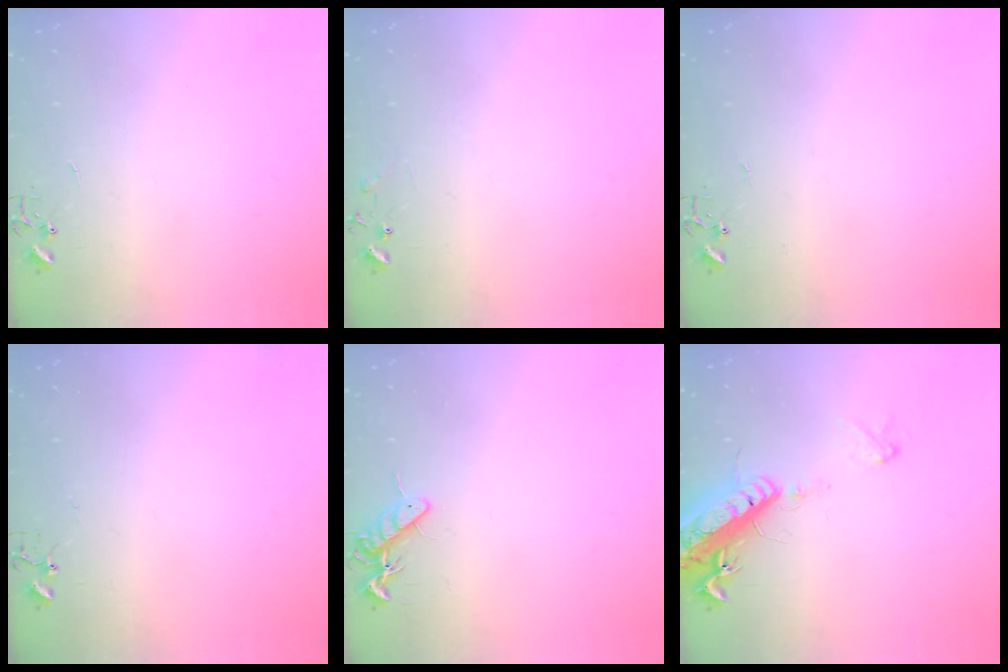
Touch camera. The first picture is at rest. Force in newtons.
{"total": 6.4, "press": 6.4, "slide": 0.4}
{"total": 0.0}
{"total": 3.9, "press": 3.9, "slide": 0.3}
{"total": 8.1, "press": 8.1, "slide": 0.8}
{"total": 17.9, "press": 17.5, "slide": 3.9}